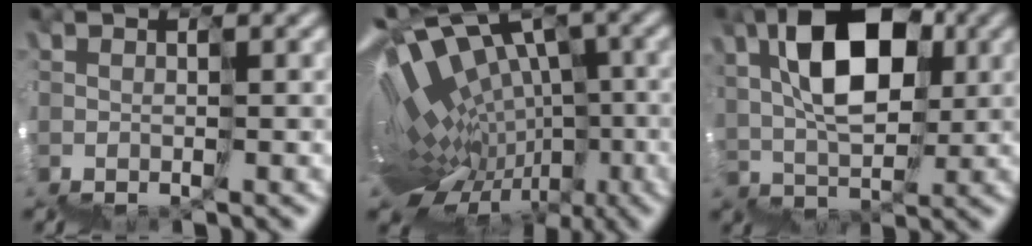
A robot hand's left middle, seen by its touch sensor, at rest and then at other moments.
{"total": 6.9, "force": [1.8, 3.7, 5.5], "torque": [-0.062, 0.054, 0.041]}
{"total": 7.3, "force": [5.4, 3.4, 3.4], "torque": [-0.037, 0.060, 0.074]}